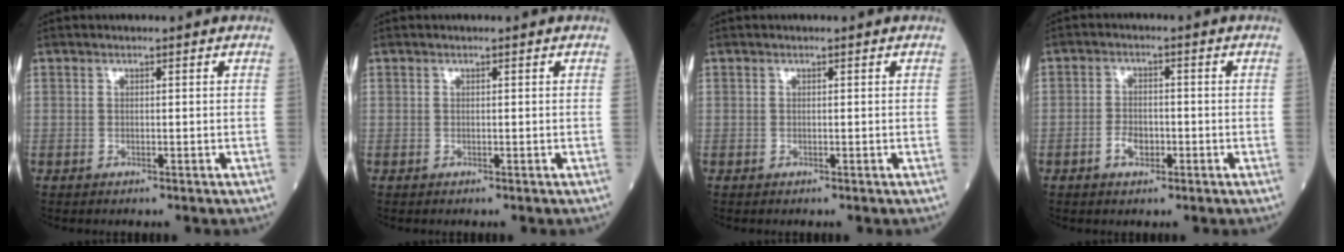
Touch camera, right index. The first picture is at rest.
{"total": 0.0}
{"total": 0.0}
{"total": 3.0, "force": [-1.4, 1.7, 2.0], "torque": [-0.037, 0.005, -0.026]}